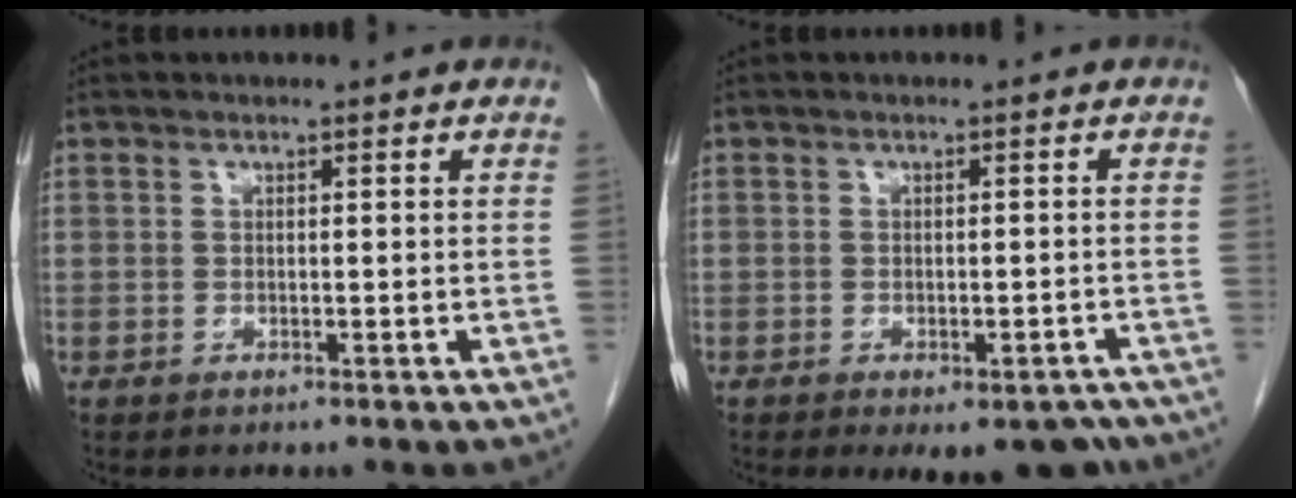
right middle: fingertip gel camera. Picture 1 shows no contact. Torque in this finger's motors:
{"motor_torque": [0.33, -0.28, 0.09, 0.04]}